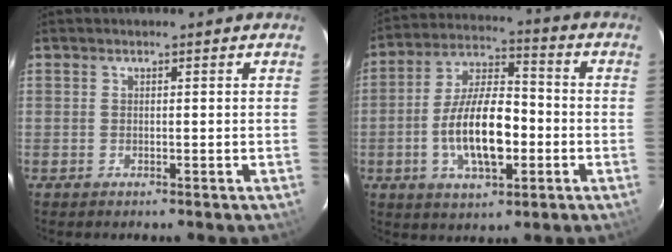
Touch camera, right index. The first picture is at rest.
{"total": 14.2, "force": [-3.3, 6.1, 12.4], "torque": [-0.240, 0.009, -0.057]}